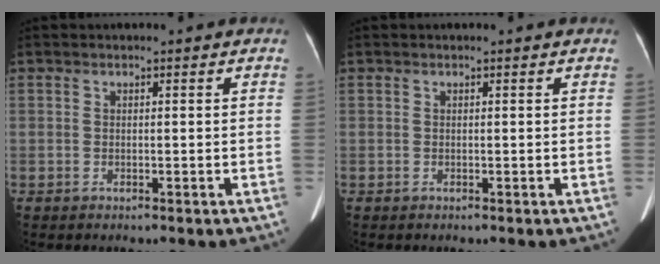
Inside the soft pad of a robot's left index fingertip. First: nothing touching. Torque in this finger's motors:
{"motor_torque": [-0.34, 0.00, 0.04, 0.02]}